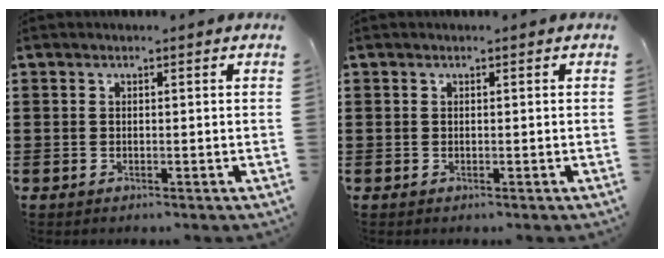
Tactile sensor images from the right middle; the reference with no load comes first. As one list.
[{"total": 0.0}]